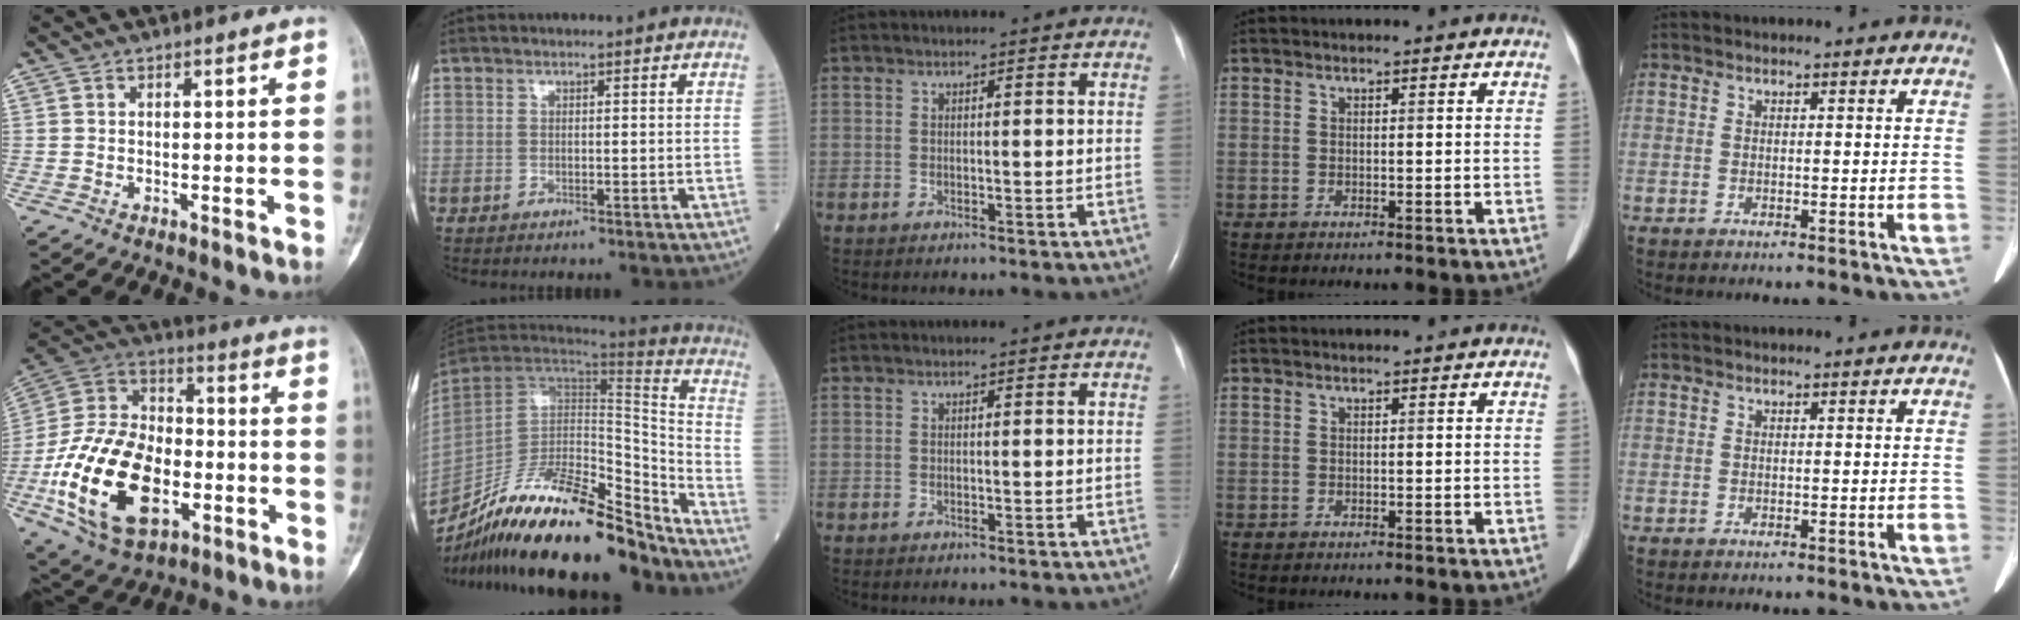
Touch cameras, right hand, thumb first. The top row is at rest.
{"thumb": {"total": 25.1, "force": [-7.2, 15.3, 18.5], "torque": [-0.335, 0.033, -0.115]}, "index": {"total": 27.8, "force": [-22.1, 6.1, 15.8], "torque": [-0.278, -0.025, -0.368]}}